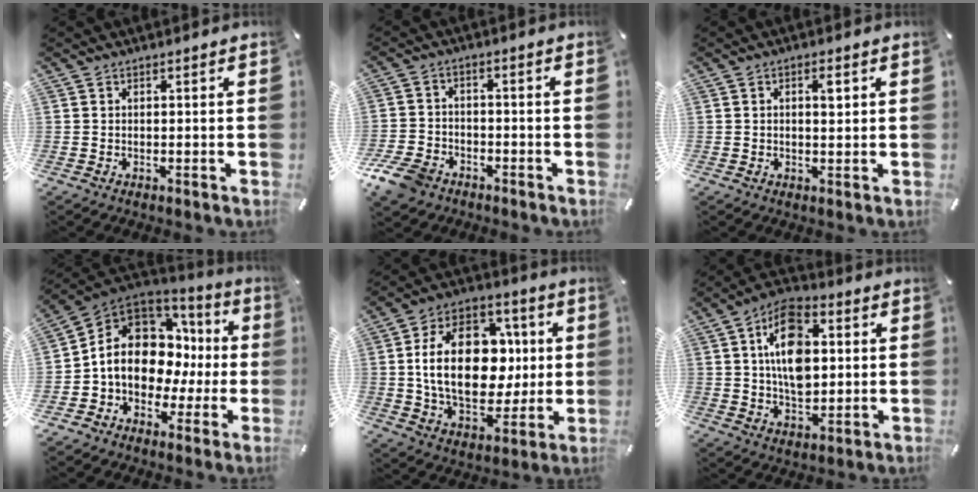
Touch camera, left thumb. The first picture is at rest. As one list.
[{"total": 7.5, "force": [-5.1, 4.7, 2.8], "torque": [-0.065, 0.026, -0.099]}, {"total": 2.6, "force": [0.6, 1.1, 2.2], "torque": [-0.032, -0.001, 0.005]}, {"total": 13.9, "force": [0.8, 11.0, 8.6], "torque": [-0.158, -0.007, 0.016]}, {"total": 22.2, "force": [1.4, 15.1, 16.2], "torque": [-0.296, 0.003, 0.024]}, {"total": 13.9, "force": [2.3, 9.1, 10.2], "torque": [-0.169, 0.006, 0.039]}]